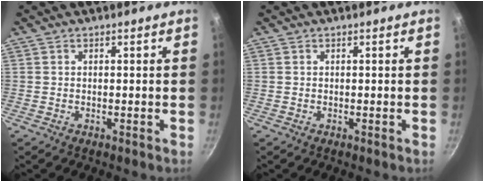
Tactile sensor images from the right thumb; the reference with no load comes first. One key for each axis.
{"total": 0.0}